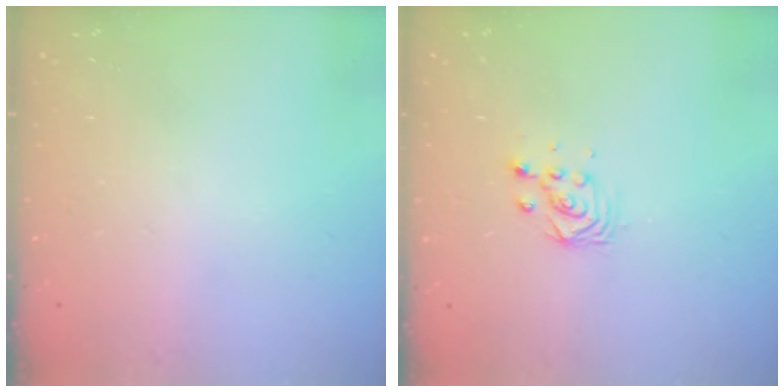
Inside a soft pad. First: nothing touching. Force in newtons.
{"total": 3.0, "press": 2.9, "slide": 0.3}